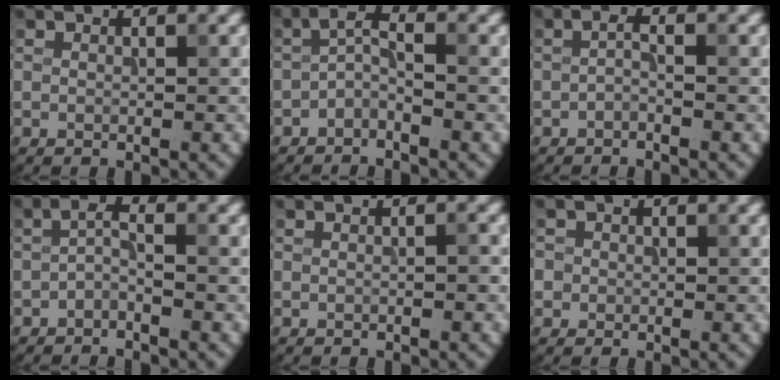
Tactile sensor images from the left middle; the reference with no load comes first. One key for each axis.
{"total": 1.9, "fx": -1.3, "fy": 0.6, "fz": 1.3, "tx": -0.026, "ty": 0.010, "tz": -0.031}
{"total": 1.1, "fx": -0.7, "fy": 0.2, "fz": 0.9, "tx": -0.017, "ty": 0.004, "tz": -0.018}
{"total": 1.6, "fx": -1.0, "fy": 0.3, "fz": 1.2, "tx": -0.024, "ty": 0.007, "tz": -0.026}
{"total": 0.5, "fx": -0.2, "fy": 0.1, "fz": 0.5, "tx": -0.008, "ty": 0.004, "tz": -0.002}
{"total": 1.5, "fx": 0.0, "fy": 1.5, "fz": 0.2, "tx": 0.009, "ty": 0.002, "tz": -0.001}